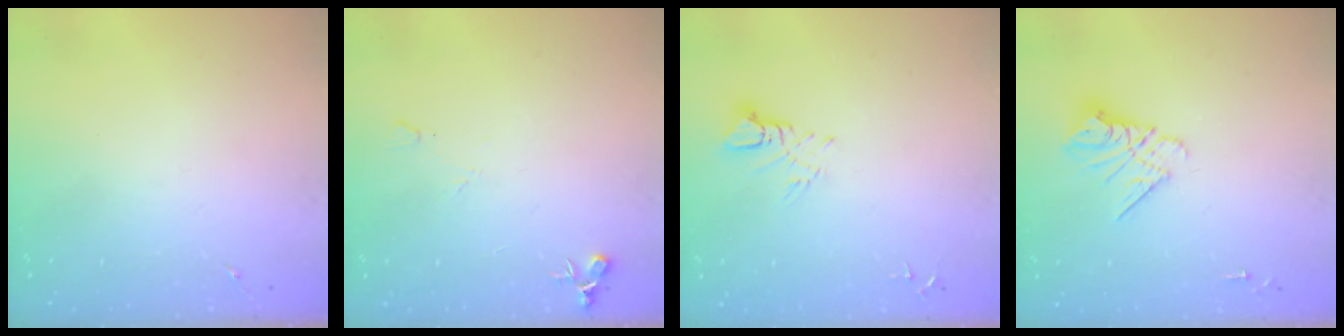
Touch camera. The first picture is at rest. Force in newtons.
{"total": 6.9, "press": 6.9, "slide": 0.7}
{"total": 5.6, "press": 5.6, "slide": 0.6}
{"total": 10.7, "press": 10.7, "slide": 1.0}